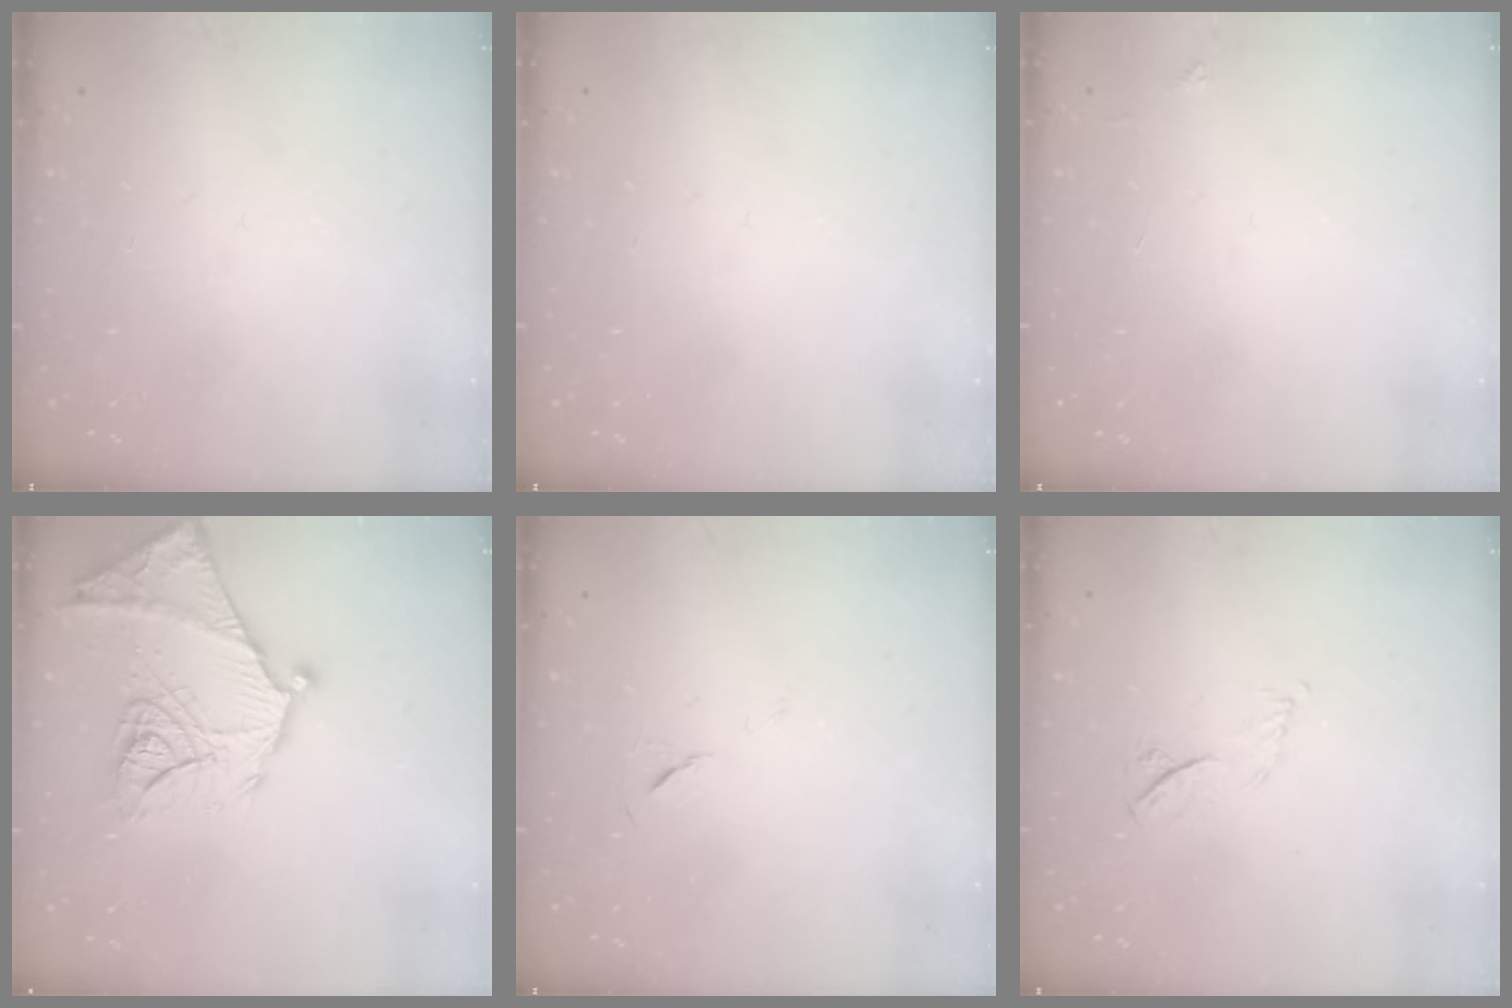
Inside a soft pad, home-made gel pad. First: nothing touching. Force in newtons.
{"total": 0.0}
{"total": 2.0, "press": 2.0, "slide": 0.3}
{"total": 20.5, "press": 20.5, "slide": 1.8}
{"total": 6.0, "press": 5.5, "slide": 2.3}
{"total": 5.2, "press": 5.1, "slide": 0.8}